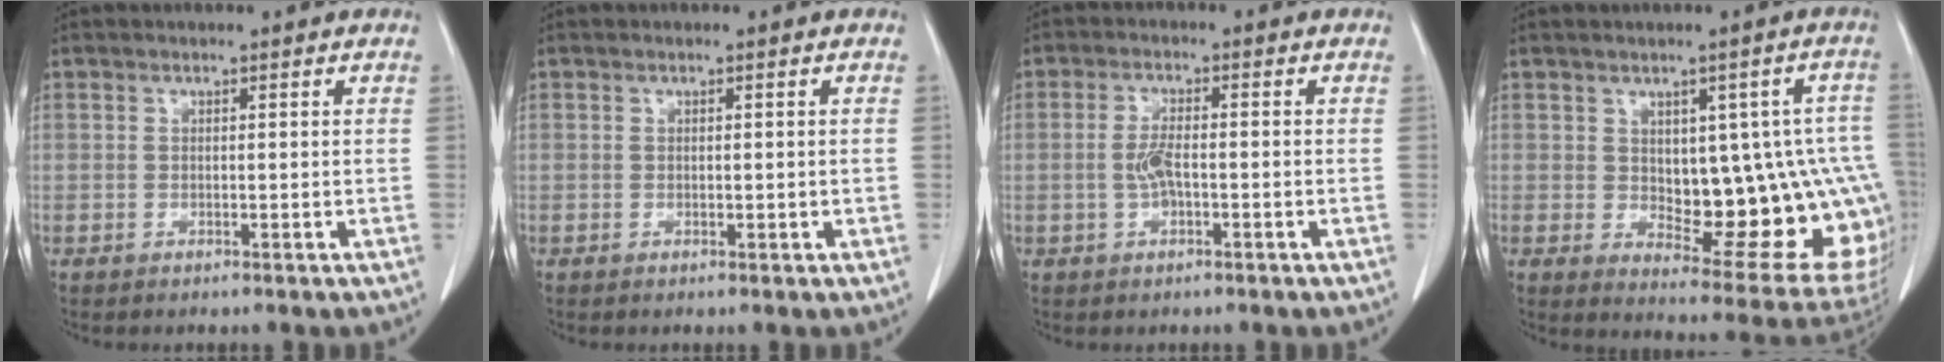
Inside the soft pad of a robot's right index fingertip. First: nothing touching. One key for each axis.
{"total": 0.6, "fx": 0.0, "fy": 0.4, "fz": 0.5, "tx": -0.007, "ty": -0.001, "tz": 0.002}
{"total": 3.3, "fx": -0.6, "fy": 1.0, "fz": 3.1, "tx": -0.069, "ty": 0.003, "tz": -0.011}
{"total": 17.5, "fx": -0.6, "fy": 6.8, "fz": 16.1, "tx": -0.144, "ty": 0.017, "tz": 0.020}